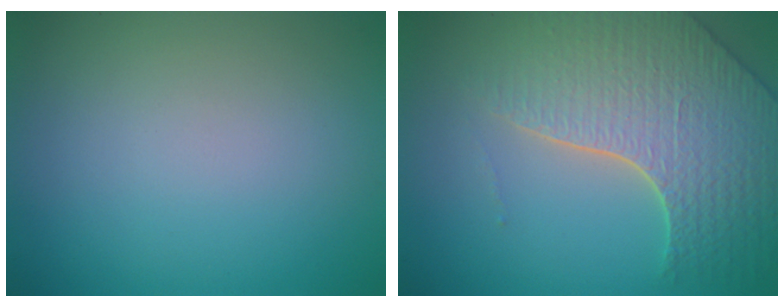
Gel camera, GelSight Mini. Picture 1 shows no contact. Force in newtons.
{"total": 6.4, "press": 5.2, "slide": 3.7}